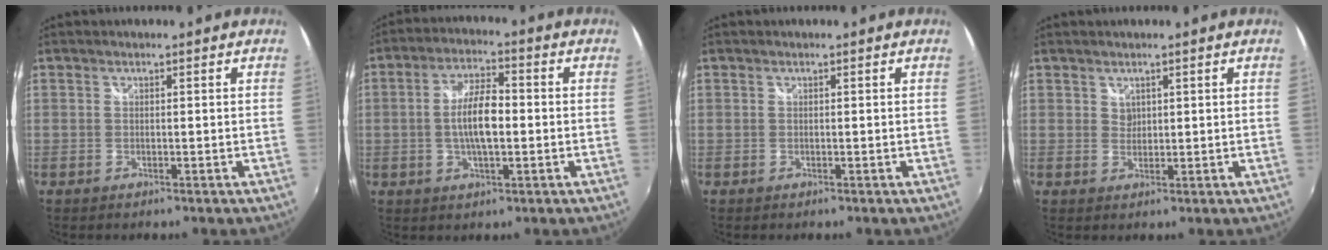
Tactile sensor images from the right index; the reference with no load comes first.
{"total": 6.7, "force": [-0.6, 2.3, 6.3], "torque": [-0.117, 0.006, -0.010]}
{"total": 0.0}
{"total": 1.6, "force": [1.1, 1.1, 0.2], "torque": [0.004, 0.003, 0.019]}